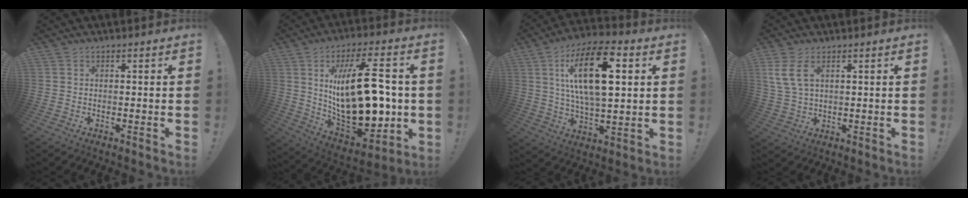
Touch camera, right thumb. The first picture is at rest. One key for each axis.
{"total": 28.0, "fx": 2.0, "fy": 12.9, "fz": 24.8, "tx": -0.442, "ty": -0.013, "tz": 0.042}
{"total": 21.2, "fx": 6.1, "fy": 9.4, "fz": 18.0, "tx": -0.324, "ty": -0.005, "tz": 0.084}
{"total": 7.7, "fx": 3.4, "fy": 4.0, "fz": 5.6, "tx": -0.107, "ty": -0.010, "tz": 0.065}